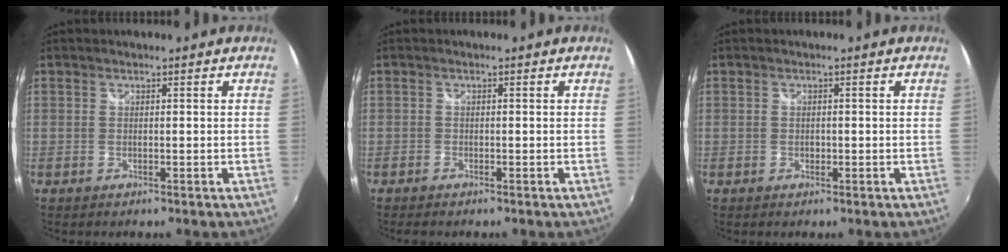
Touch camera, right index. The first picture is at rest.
{"total": 1.1, "force": [-0.9, 0.4, 0.4], "torque": [-0.011, -0.003, -0.018]}
{"total": 0.9, "force": [-0.2, 0.8, 0.5], "torque": [-0.007, 0.000, -0.004]}